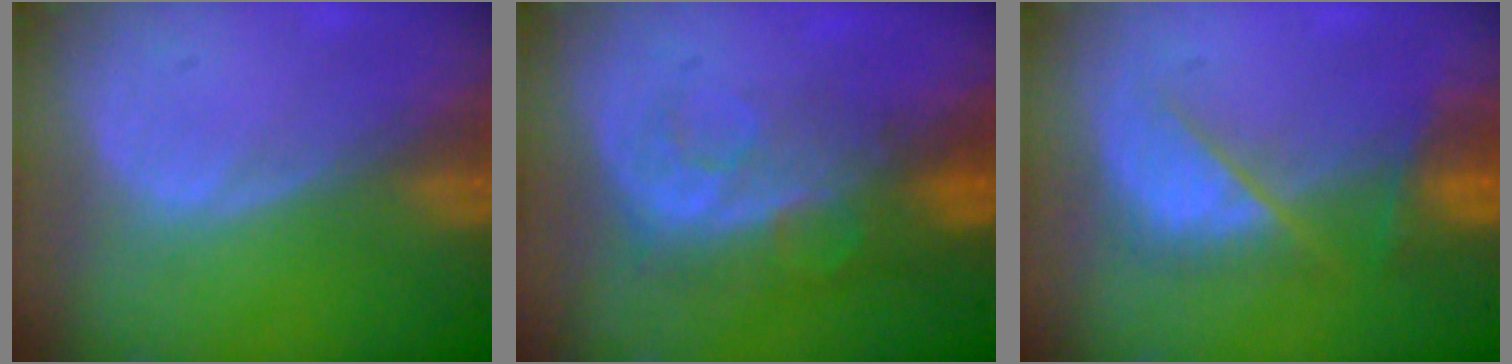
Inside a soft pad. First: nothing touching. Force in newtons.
{"total": 8.2, "press": 6.9, "slide": 4.4}
{"total": 5.6, "press": 5.6, "slide": 0.9}